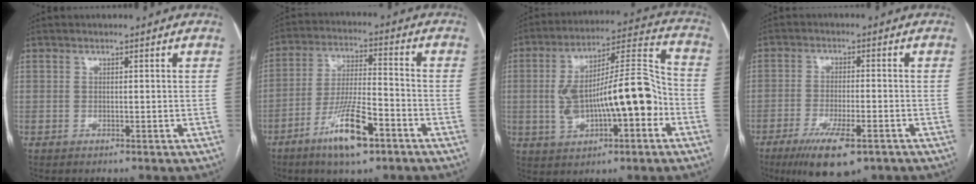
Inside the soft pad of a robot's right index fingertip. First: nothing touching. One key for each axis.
{"total": 11.4, "fx": -6.4, "fy": 2.2, "fz": 9.2, "tx": -0.183, "ty": -0.012, "tz": -0.114}
{"total": 17.4, "fx": -3.0, "fy": 5.2, "fz": 16.3, "tx": -0.282, "ty": 0.033, "tz": -0.038}
{"total": 9.9, "fx": -6.1, "fy": 2.4, "fz": 7.4, "tx": -0.133, "ty": -0.022, "tz": -0.095}